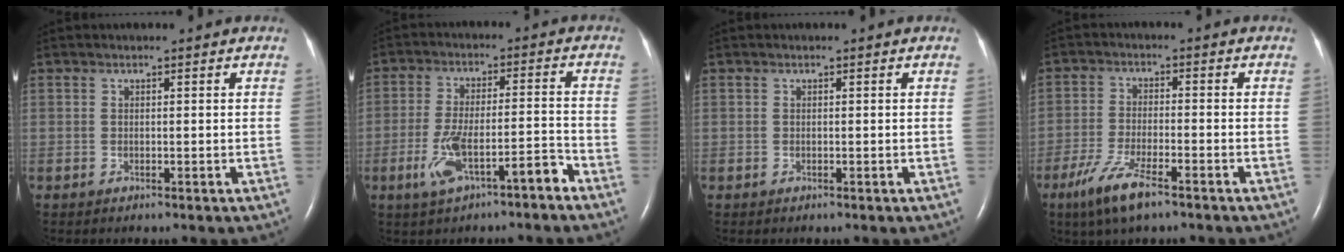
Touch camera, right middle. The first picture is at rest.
{"total": 8.4, "force": [-4.9, 1.7, 6.5], "torque": [-0.129, 0.012, -0.079]}
{"total": 0.0}
{"total": 7.4, "force": [-4.8, 1.3, 5.5], "torque": [-0.119, -0.014, -0.088]}